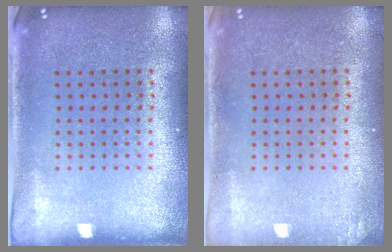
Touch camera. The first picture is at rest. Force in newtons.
{"total": 0.7, "press": 0.7, "slide": 0.1}